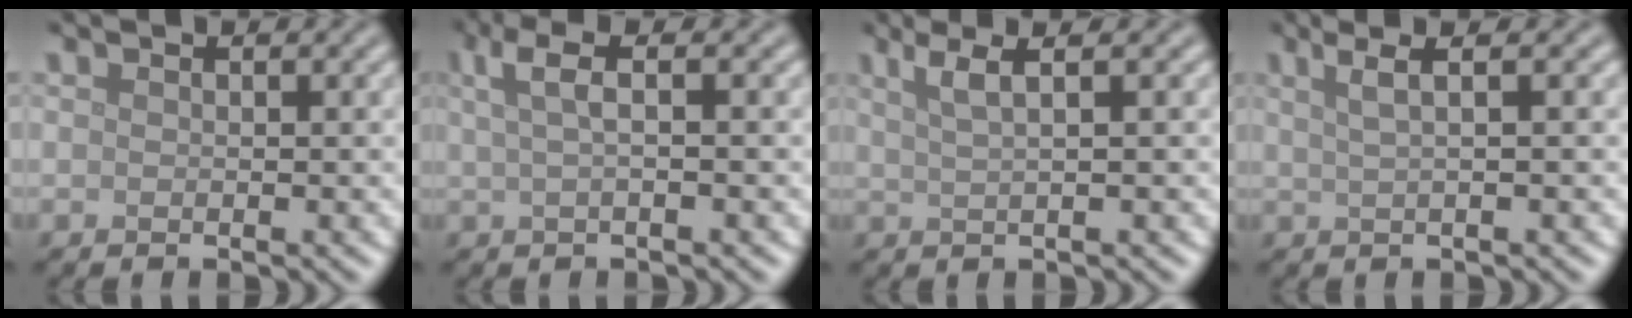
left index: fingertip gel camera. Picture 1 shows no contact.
{"total": 3.0, "force": [1.0, 0.9, 2.7], "torque": [-0.044, 0.007, 0.015]}
{"total": 3.0, "force": [1.6, 0.9, 2.4], "torque": [-0.030, 0.010, 0.016]}
{"total": 3.2, "force": [1.6, 1.1, 2.6], "torque": [-0.029, 0.011, 0.001]}